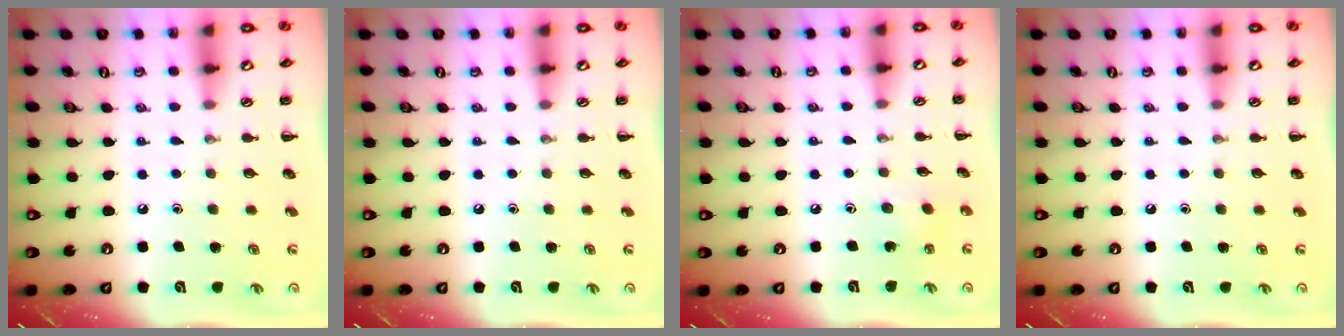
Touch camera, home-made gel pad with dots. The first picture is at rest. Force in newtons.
{"total": 0.0}
{"total": 2.5, "press": 2.4, "slide": 0.7}
{"total": 0.0}